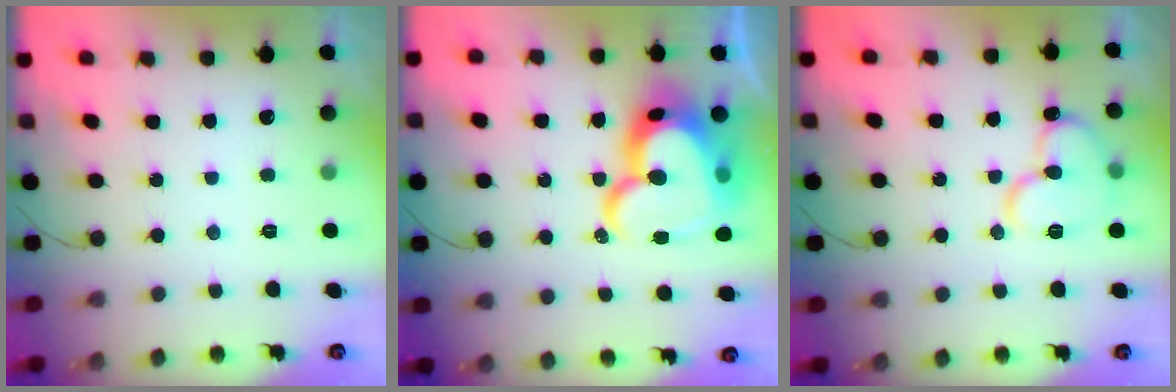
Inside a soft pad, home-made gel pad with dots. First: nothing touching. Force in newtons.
{"total": 27.1, "press": 27.0, "slide": 2.4}
{"total": 12.7, "press": 12.6, "slide": 2.0}